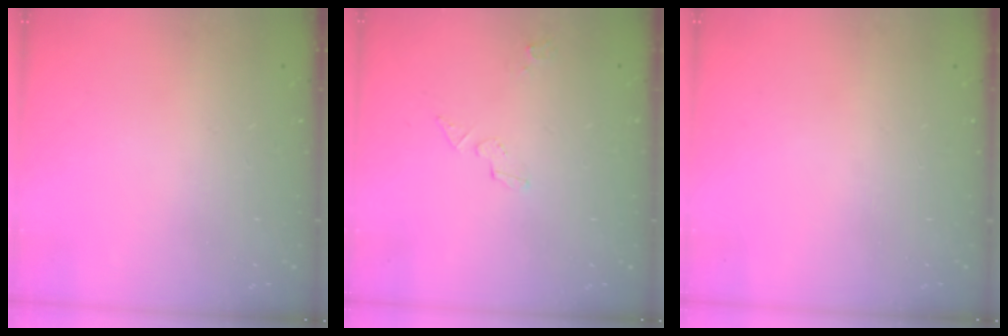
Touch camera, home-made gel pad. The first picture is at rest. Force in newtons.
{"total": 4.7, "press": 3.6, "slide": 3.1}
{"total": 0.0}